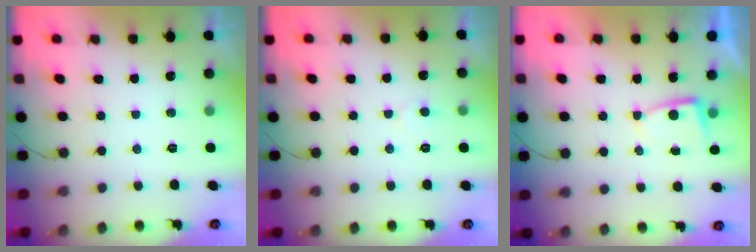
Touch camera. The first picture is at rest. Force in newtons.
{"total": 3.0, "press": 3.0, "slide": 0.2}
{"total": 2.0, "press": 2.0, "slide": 0.3}